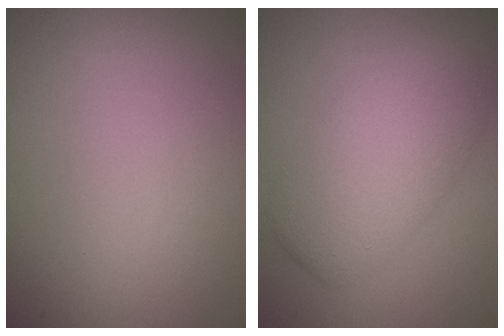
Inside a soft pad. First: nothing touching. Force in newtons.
{"total": 6.2, "press": 6.2, "slide": 0.3}